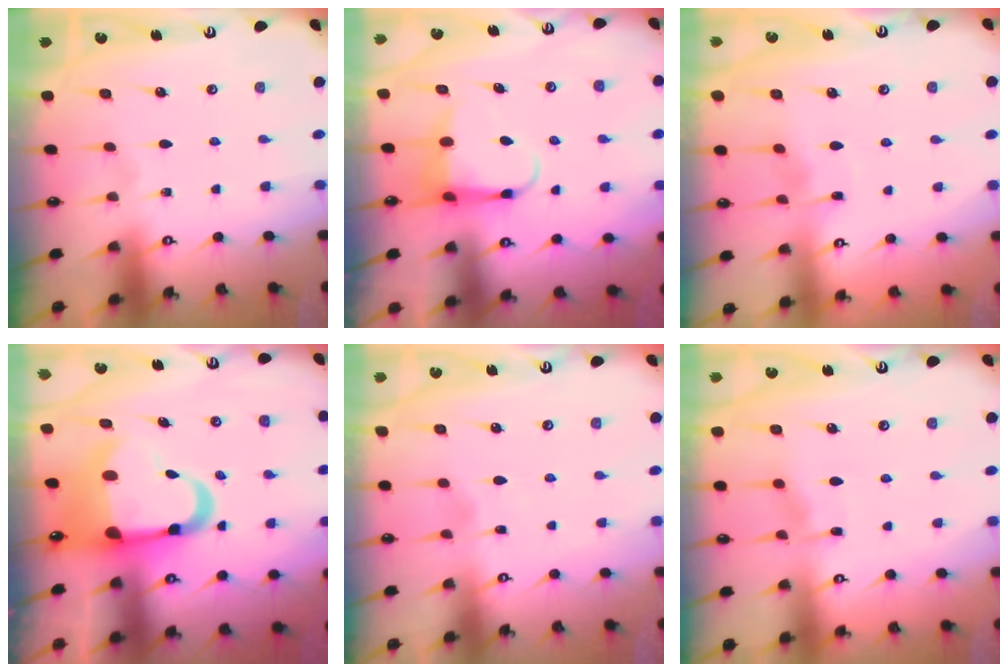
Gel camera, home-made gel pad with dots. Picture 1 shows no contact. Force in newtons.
{"total": 5.7, "press": 5.6, "slide": 0.8}
{"total": 4.7, "press": 4.7, "slide": 0.5}
{"total": 11.9, "press": 11.8, "slide": 1.7}
{"total": 2.9, "press": 2.9, "slide": 0.4}
{"total": 4.9, "press": 4.9, "slide": 0.1}